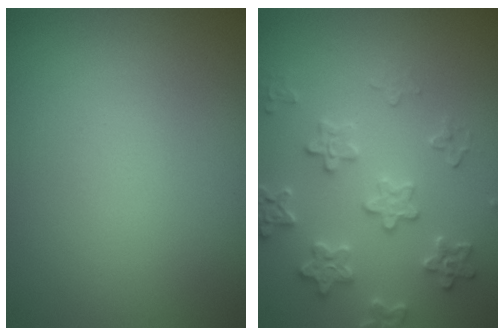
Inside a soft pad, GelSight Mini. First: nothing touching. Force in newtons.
{"total": 3.5, "press": 3.5, "slide": 0.5}